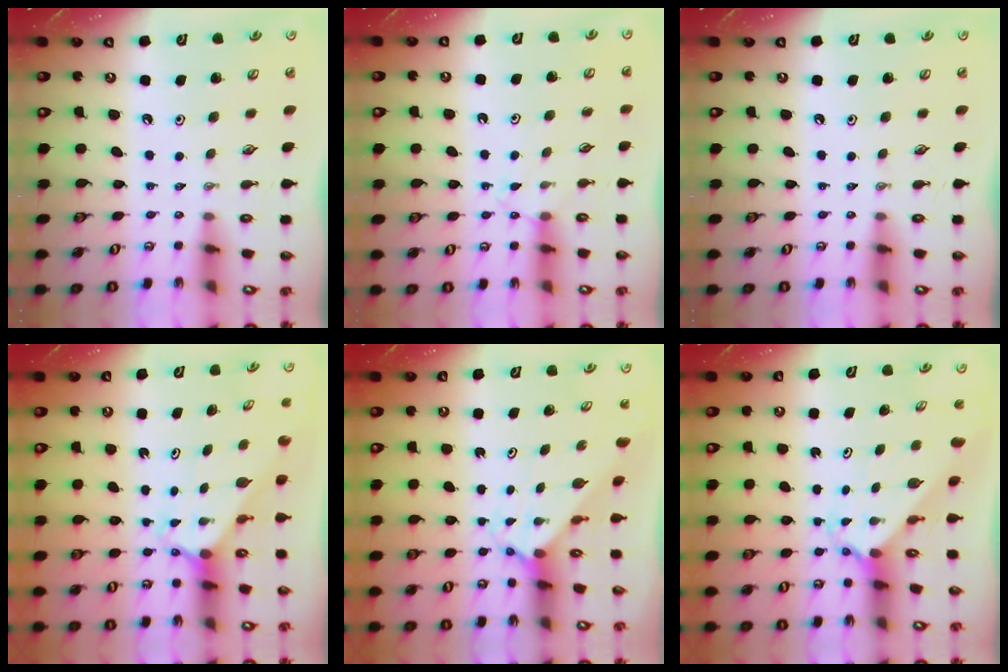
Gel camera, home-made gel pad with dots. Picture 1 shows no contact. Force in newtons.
{"total": 6.7, "press": 6.7, "slide": 0.6}
{"total": 0.0}
{"total": 2.6, "press": 2.6, "slide": 0.2}
{"total": 1.6, "press": 1.6, "slide": 0.1}
{"total": 2.4, "press": 2.4, "slide": 0.2}